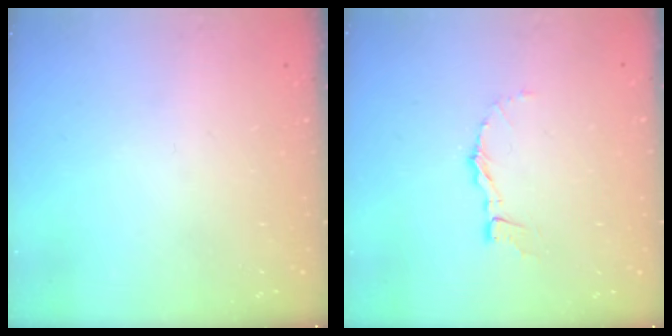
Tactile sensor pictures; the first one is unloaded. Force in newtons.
{"total": 3.5, "press": 3.5, "slide": 0.2}